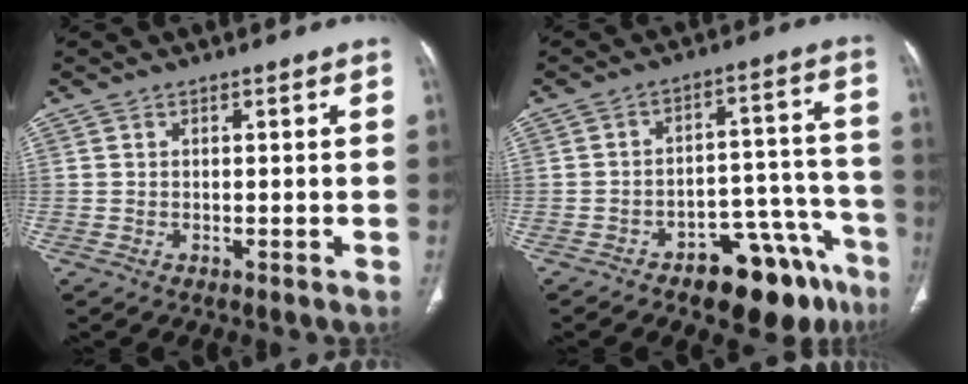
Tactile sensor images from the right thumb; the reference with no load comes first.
{"total": 14.8, "force": [-10.1, 6.8, 8.5], "torque": [-0.058, 0.093, -0.140]}